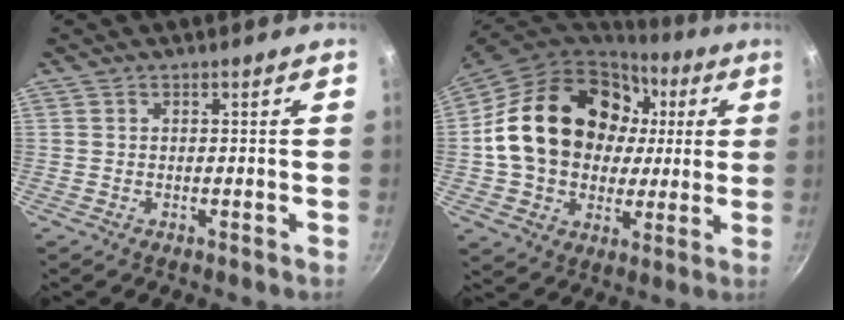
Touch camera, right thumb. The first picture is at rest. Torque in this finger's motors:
{"motor_torque": [0.78, 4.23, 1.20, -0.98, 0.58]}